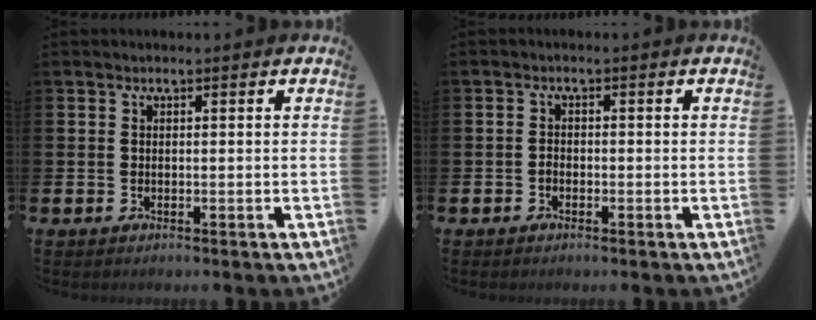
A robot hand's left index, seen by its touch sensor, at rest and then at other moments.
{"total": 1.0, "force": [-0.7, 0.7, 0.3], "torque": [-0.007, 0.002, -0.014]}